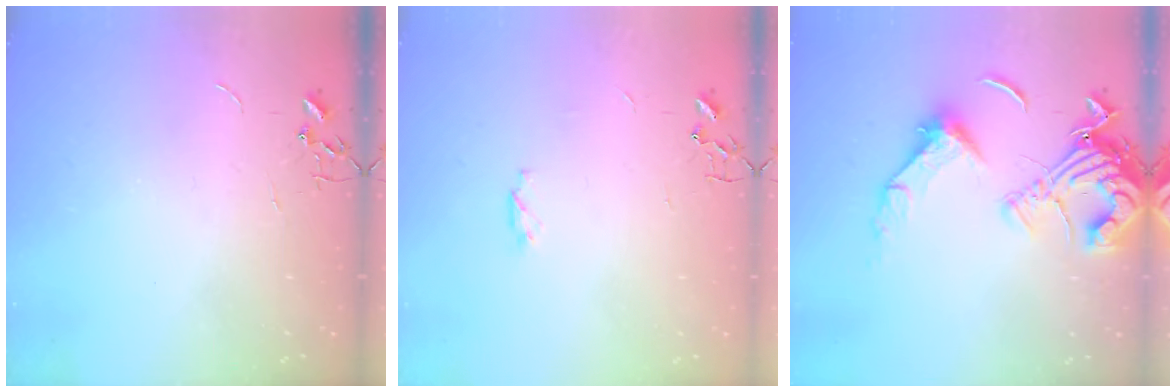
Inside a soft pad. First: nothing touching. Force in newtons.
{"total": 3.3, "press": 3.2, "slide": 0.6}
{"total": 19.8, "press": 19.7, "slide": 2.1}